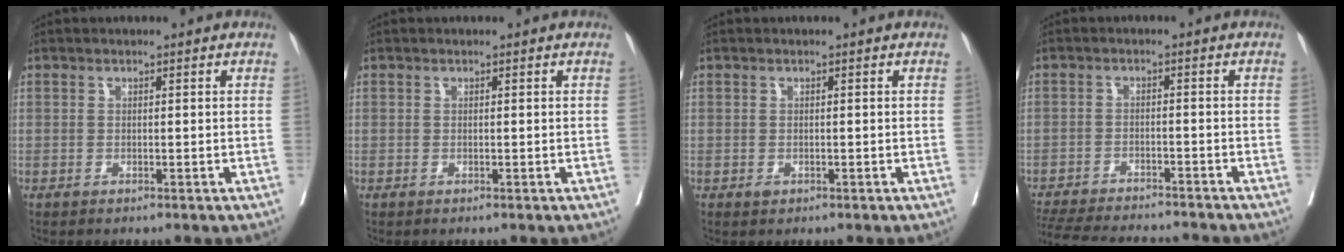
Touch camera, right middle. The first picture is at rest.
{"total": 0.0}
{"total": 0.8, "force": [-0.3, 0.5, 0.5], "torque": [-0.006, 0.000, -0.002]}
{"total": 14.7, "force": [-13.7, 1.7, 5.1], "torque": [-0.103, -0.019, -0.198]}